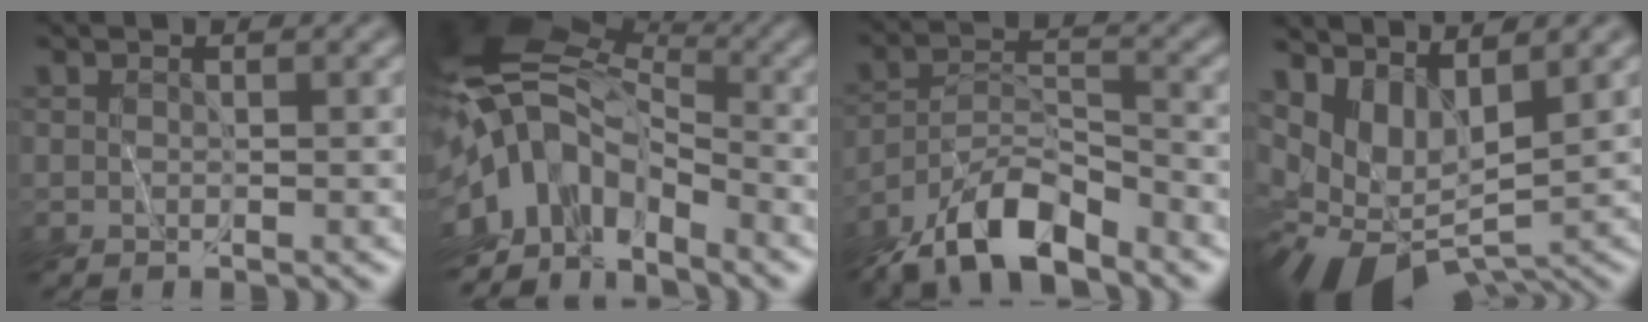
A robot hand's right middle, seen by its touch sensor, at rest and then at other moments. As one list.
[{"total": 11.7, "force": [-3.8, 7.4, 8.2], "torque": [-0.154, 0.001, -0.077]}, {"total": 8.9, "force": [-7.2, 2.8, 4.5], "torque": [-0.073, 0.004, -0.145]}, {"total": 7.5, "force": [0.3, 4.5, 6.0], "torque": [-0.117, -0.019, 0.015]}]